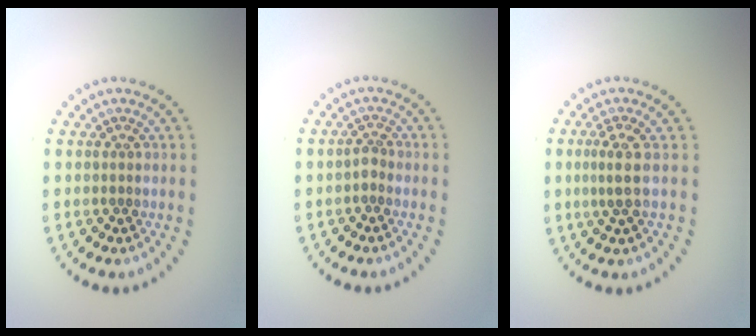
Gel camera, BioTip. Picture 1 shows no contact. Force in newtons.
{"total": 0.9, "press": 0.7, "slide": 0.6}
{"total": 2.0, "press": 1.5, "slide": 1.3}